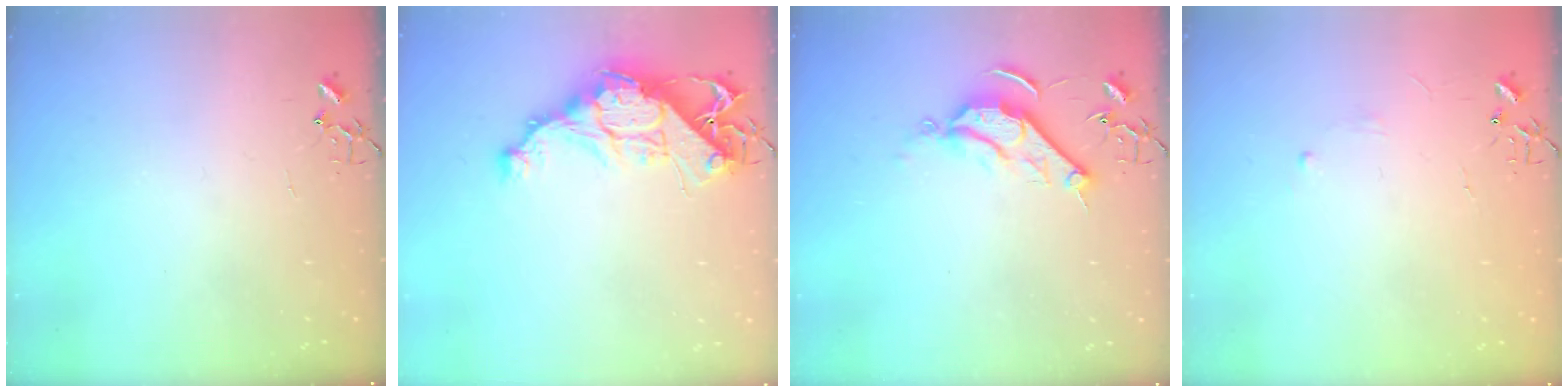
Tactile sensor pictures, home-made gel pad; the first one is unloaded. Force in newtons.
{"total": 13.4, "press": 13.4, "slide": 1.1}
{"total": 9.1, "press": 9.1, "slide": 0.1}
{"total": 2.9, "press": 2.8, "slide": 0.5}